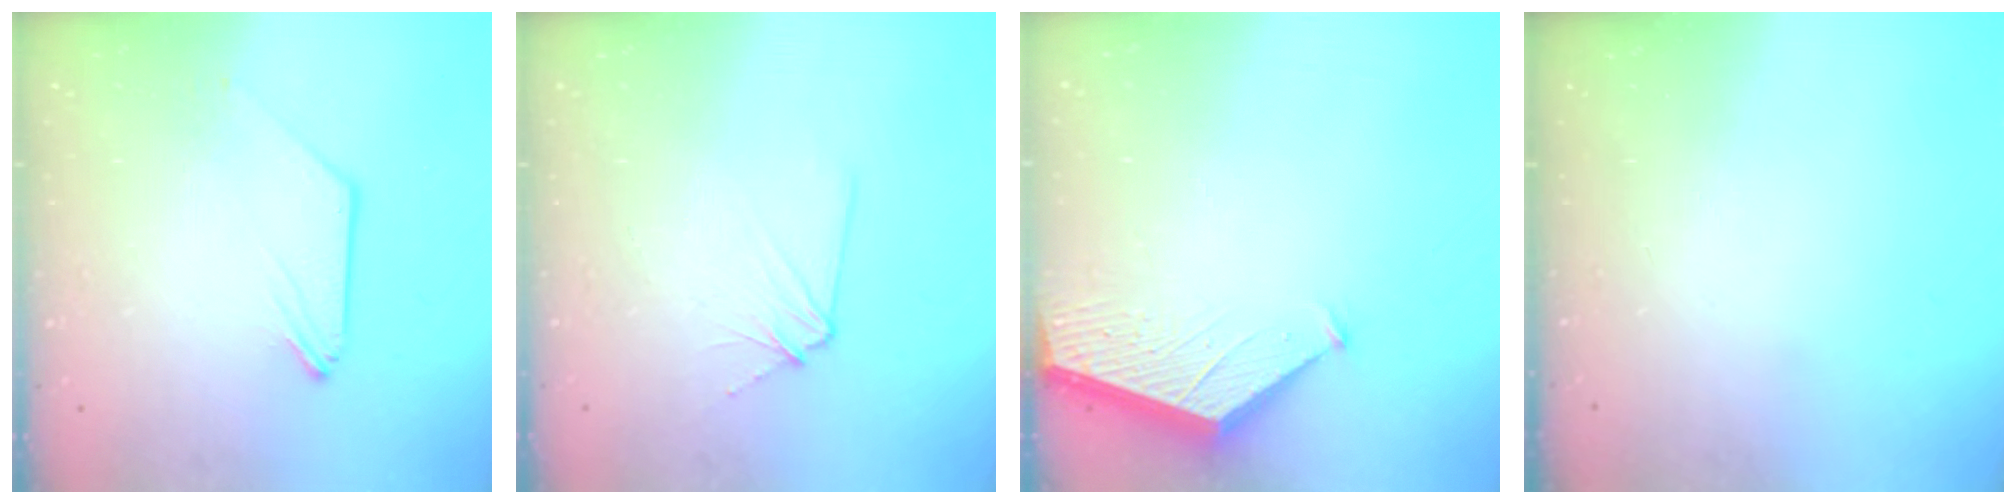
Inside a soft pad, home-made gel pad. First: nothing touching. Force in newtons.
{"total": 4.2, "press": 4.2, "slide": 0.5}
{"total": 1.9, "press": 1.9, "slide": 0.2}
{"total": 0.0}